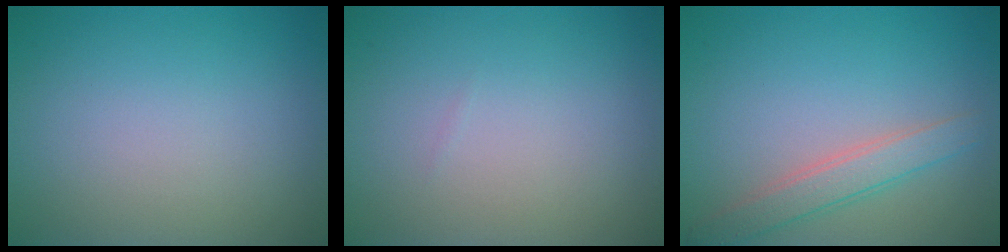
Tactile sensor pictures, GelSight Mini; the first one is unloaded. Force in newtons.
{"total": 0.0}
{"total": 2.7, "press": 2.7, "slide": 0.1}